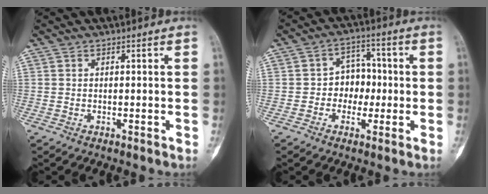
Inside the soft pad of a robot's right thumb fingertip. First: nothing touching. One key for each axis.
{"total": 6.5, "fx": -0.7, "fy": 5.4, "fz": 3.6, "tx": -0.007, "ty": 0.019, "tz": -0.022}